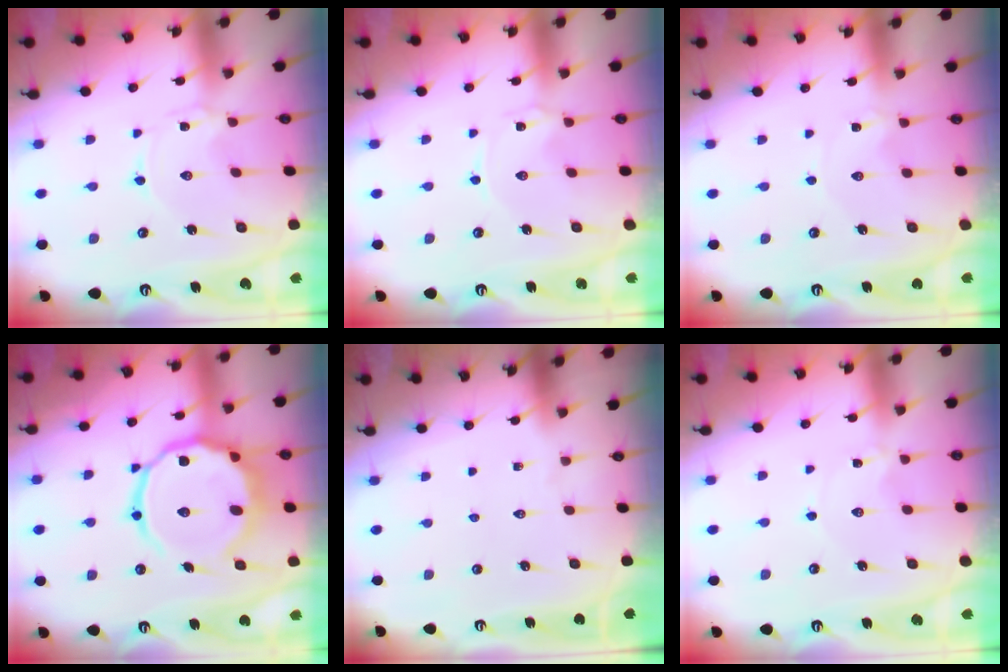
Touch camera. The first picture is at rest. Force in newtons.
{"total": 0.0}
{"total": 0.0}
{"total": 17.3, "press": 17.2, "slide": 1.6}
{"total": 0.0}
{"total": 1.3, "press": 1.3, "slide": 0.2}